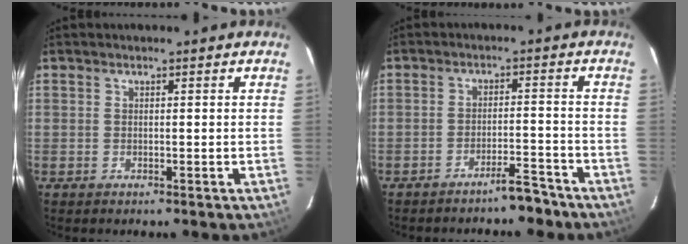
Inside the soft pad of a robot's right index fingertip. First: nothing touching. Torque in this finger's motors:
{"motor_torque": [0.35, -0.38, 0.01, 0.00]}